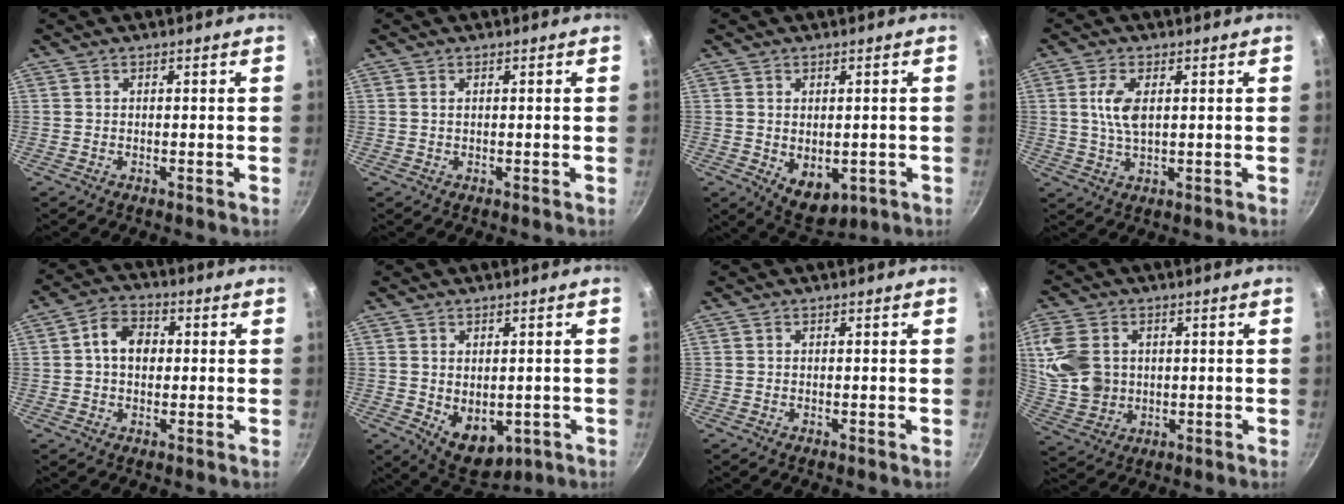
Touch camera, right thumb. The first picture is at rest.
{"total": 0.6, "force": [0.2, 0.3, 0.5], "torque": [-0.009, 0.001, 0.004]}
{"total": 7.1, "force": [-1.0, 4.7, 5.2], "torque": [-0.061, -0.010, 0.002]}
{"total": 6.2, "force": [1.3, 3.0, 5.3], "torque": [-0.104, -0.002, 0.025]}
{"total": 7.3, "force": [0.7, 5.5, 4.8], "torque": [-0.056, 0.017, 0.000]}
{"total": 8.3, "force": [-1.0, 5.7, 6.0], "torque": [-0.068, -0.012, 0.006]}
{"total": 0.0}
{"total": 12.0, "force": [2.0, 9.4, 7.2], "torque": [-0.141, -0.007, 0.047]}